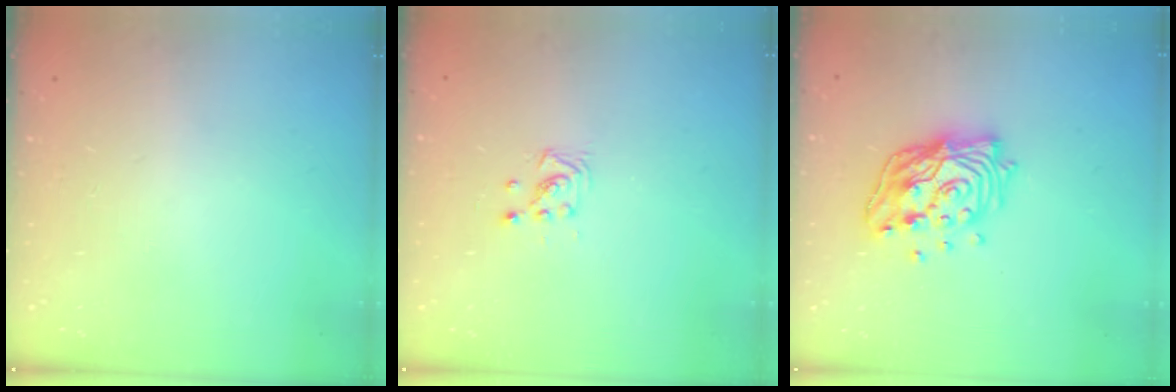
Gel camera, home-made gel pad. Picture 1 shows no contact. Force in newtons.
{"total": 2.9, "press": 2.9, "slide": 0.3}
{"total": 17.6, "press": 17.0, "slide": 4.2}